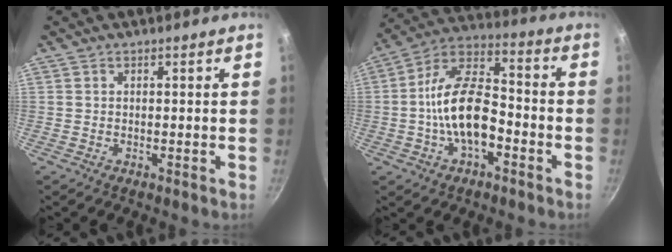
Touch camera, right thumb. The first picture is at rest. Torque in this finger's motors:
{"motor_torque": [0.91, 0.43, 1.67, -1.05, 0.56]}